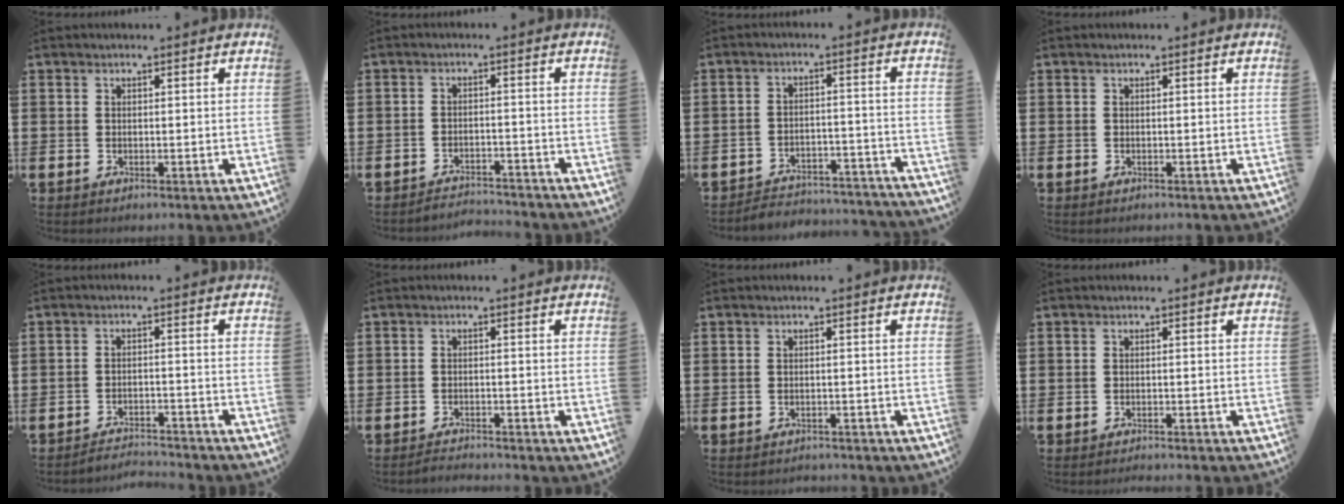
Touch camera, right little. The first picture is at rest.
{"total": 2.5, "force": [-2.5, 0.0, -0.2], "torque": [-0.004, 0.004, -0.054]}
{"total": 3.9, "force": [-3.9, 0.6, 0.3], "torque": [-0.010, 0.009, -0.082]}
{"total": 0.0}
{"total": 2.8, "force": [-2.7, -0.1, -0.2], "torque": [-0.002, 0.004, -0.060]}
{"total": 1.4, "force": [-1.4, -0.1, 0.0], "torque": [-0.004, 0.003, -0.030]}
{"total": 0.9, "force": [-0.9, 0.1, -0.1], "torque": [-0.002, 0.000, -0.019]}
{"total": 0.9, "force": [-0.9, -0.2, -0.1], "torque": [0.001, 0.000, -0.019]}